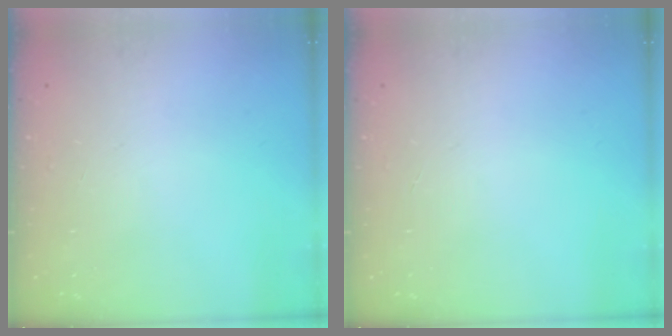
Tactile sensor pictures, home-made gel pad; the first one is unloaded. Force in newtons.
{"total": 0.0}